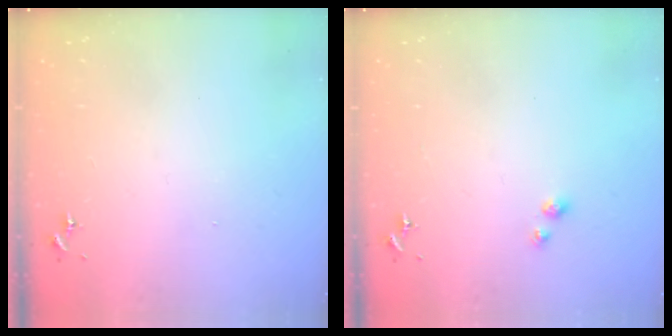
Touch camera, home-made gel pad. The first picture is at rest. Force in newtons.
{"total": 2.6, "press": 2.6, "slide": 0.6}